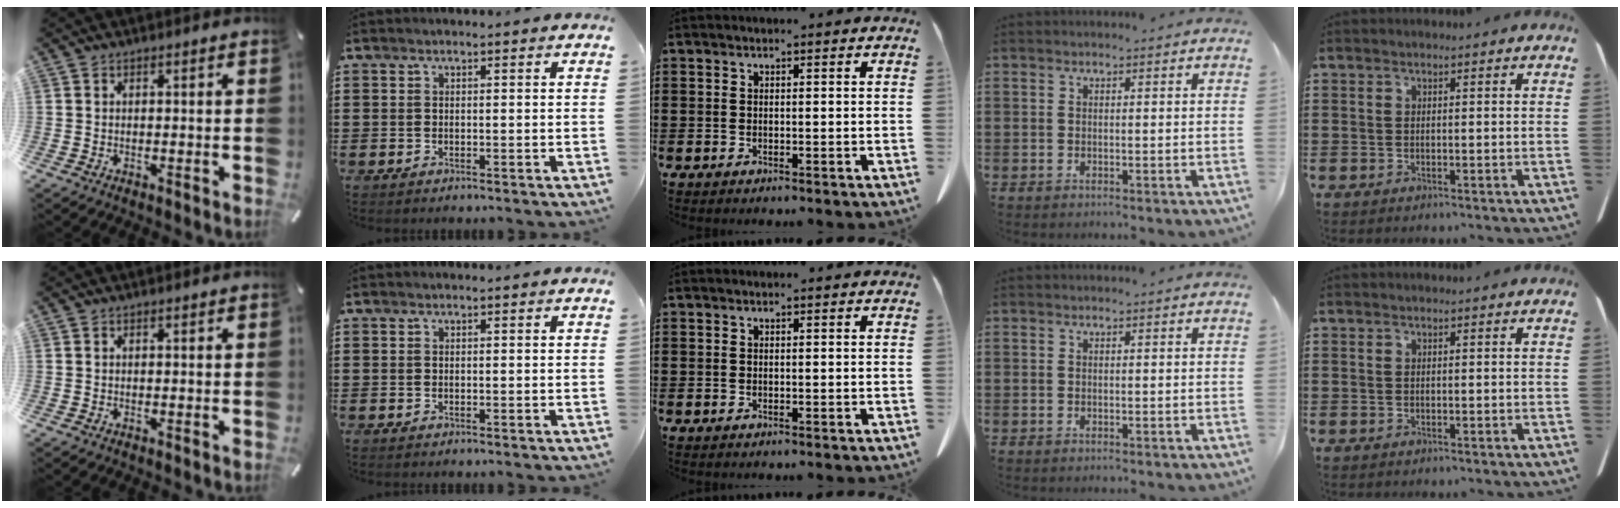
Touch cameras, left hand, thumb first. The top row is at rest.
{}